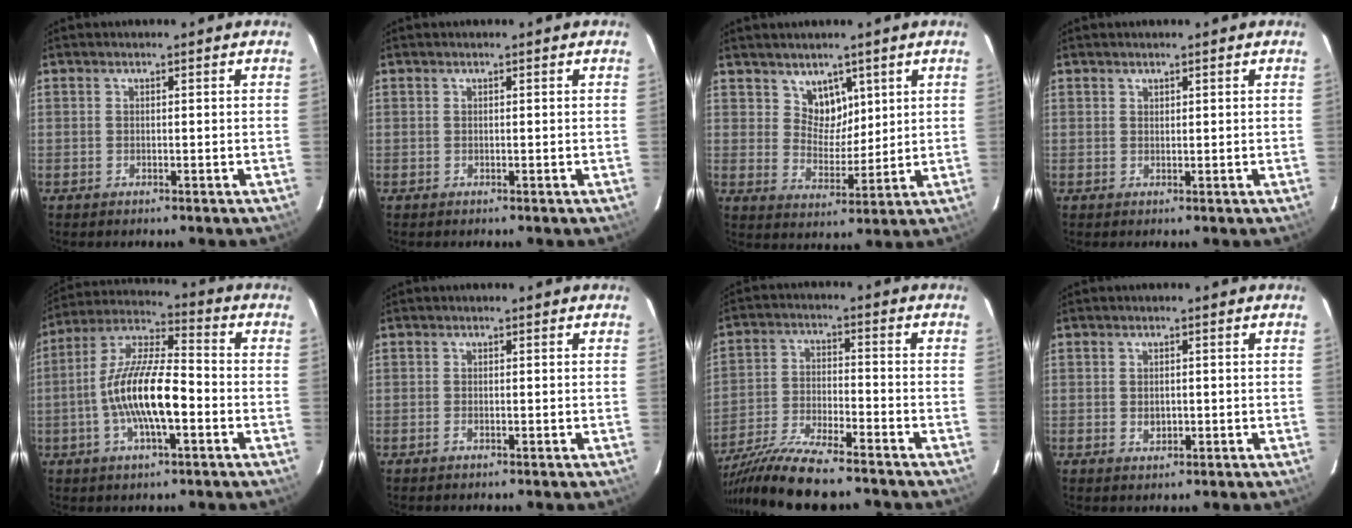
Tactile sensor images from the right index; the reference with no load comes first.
{"total": 0.0}
{"total": 5.7, "force": [3.5, 4.2, 1.6], "torque": [-0.018, 0.000, 0.067]}
{"total": 0.6, "force": [0.5, 0.3, 0.0], "torque": [0.001, 0.002, 0.009]}
{"total": 14.3, "force": [-3.7, 4.1, 13.2], "torque": [-0.259, 0.007, -0.073]}
{"total": 0.8, "force": [-0.5, 0.3, 0.6], "torque": [-0.012, -0.002, -0.009]}
{"total": 15.7, "force": [-13.5, 1.9, 7.9], "torque": [-0.167, -0.036, -0.238]}
{"total": 2.2, "force": [-0.3, 1.7, 1.3], "torque": [-0.019, -0.001, -0.003]}